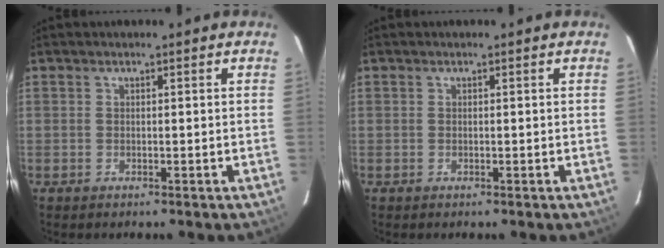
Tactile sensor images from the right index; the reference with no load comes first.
{"total": 0.0}